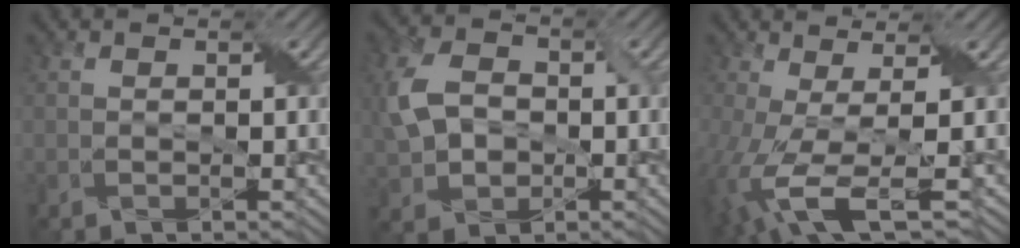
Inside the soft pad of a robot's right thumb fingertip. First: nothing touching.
{"total": 6.8, "force": [0.0, 5.2, 4.4], "torque": [-0.111, 0.001, -0.006]}
{"total": 8.8, "force": [-2.0, 2.7, 8.1], "torque": [-0.165, -0.019, -0.029]}